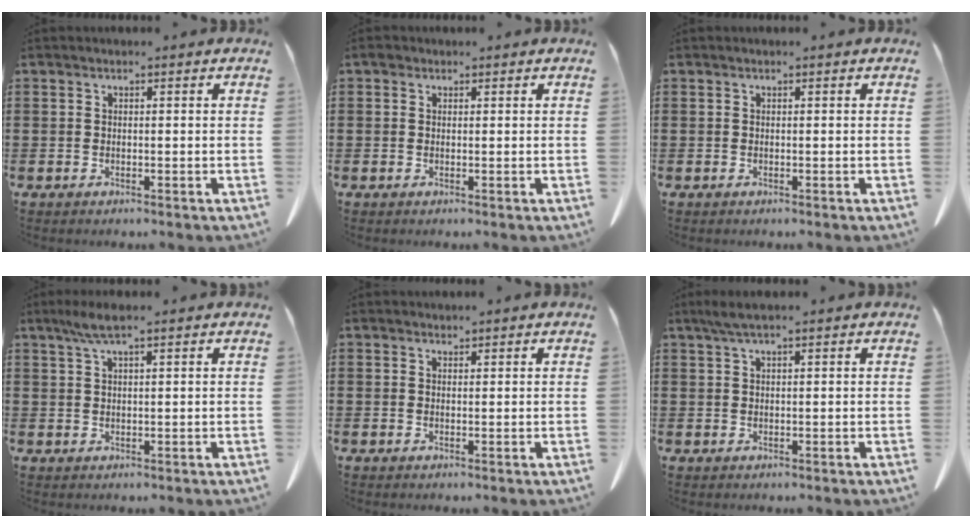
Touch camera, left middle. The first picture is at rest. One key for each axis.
{"total": 0.9, "fx": 0.5, "fy": 0.6, "fz": 0.4, "tx": -0.012, "ty": 0.002, "tz": 0.010}
{"total": 0.0}
{"total": 3.4, "fx": 2.0, "fy": 0.4, "fz": 2.7, "tx": -0.057, "ty": 0.000, "tz": 0.036}
{"total": 0.7, "fx": 0.7, "fy": 0.2, "fz": 0.0, "tx": -0.001, "ty": 0.000, "tz": 0.014}
{"total": 2.2, "fx": 1.4, "fy": 0.2, "fz": 1.7, "tx": -0.036, "ty": -0.001, "tz": 0.026}